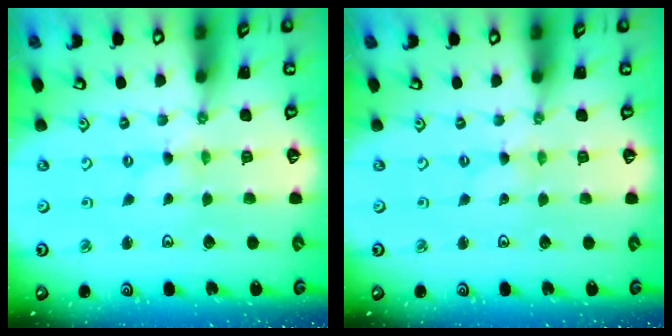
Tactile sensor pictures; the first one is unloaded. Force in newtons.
{"total": 0.0}